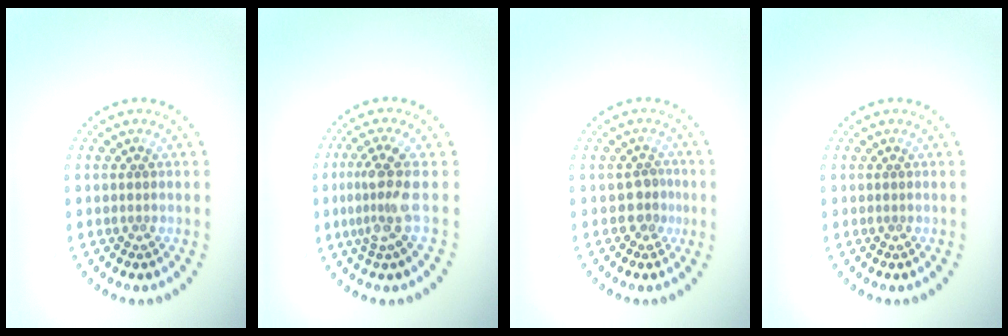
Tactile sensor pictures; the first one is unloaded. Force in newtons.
{"total": 3.3, "press": 2.6, "slide": 2.1}
{"total": 1.8, "press": 1.4, "slide": 1.2}
{"total": 0.0}